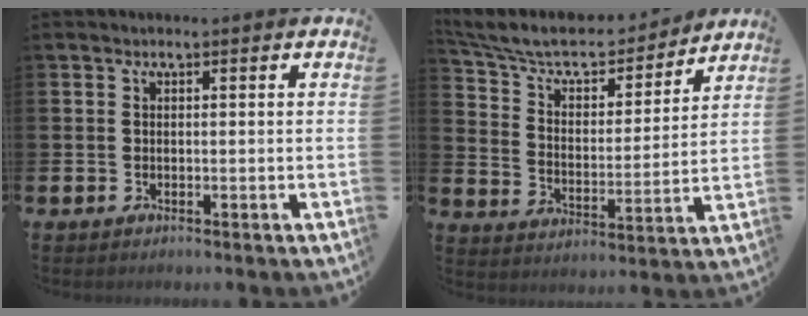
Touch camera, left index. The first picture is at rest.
{"total": 9.1, "force": [8.1, 2.9, 3.0], "torque": [-0.098, -0.056, 0.139]}